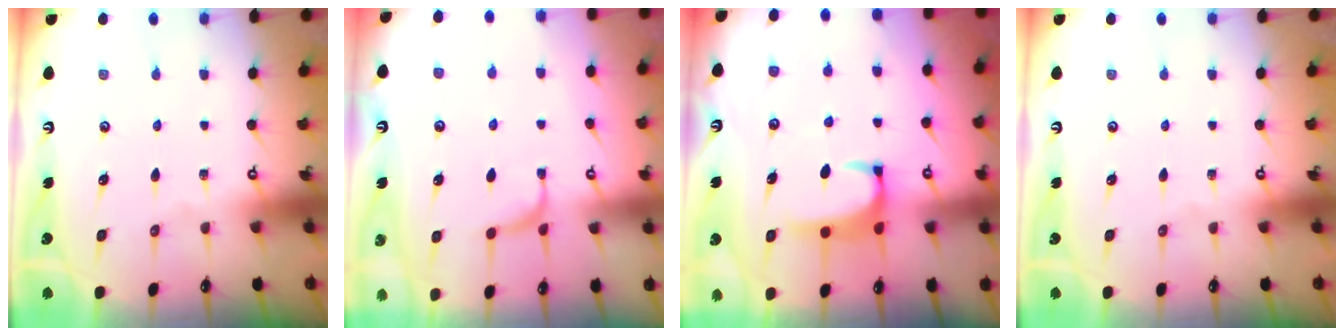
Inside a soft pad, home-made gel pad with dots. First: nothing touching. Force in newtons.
{"total": 2.4, "press": 2.4, "slide": 0.4}
{"total": 2.0, "press": 1.9, "slide": 0.6}
{"total": 0.0}